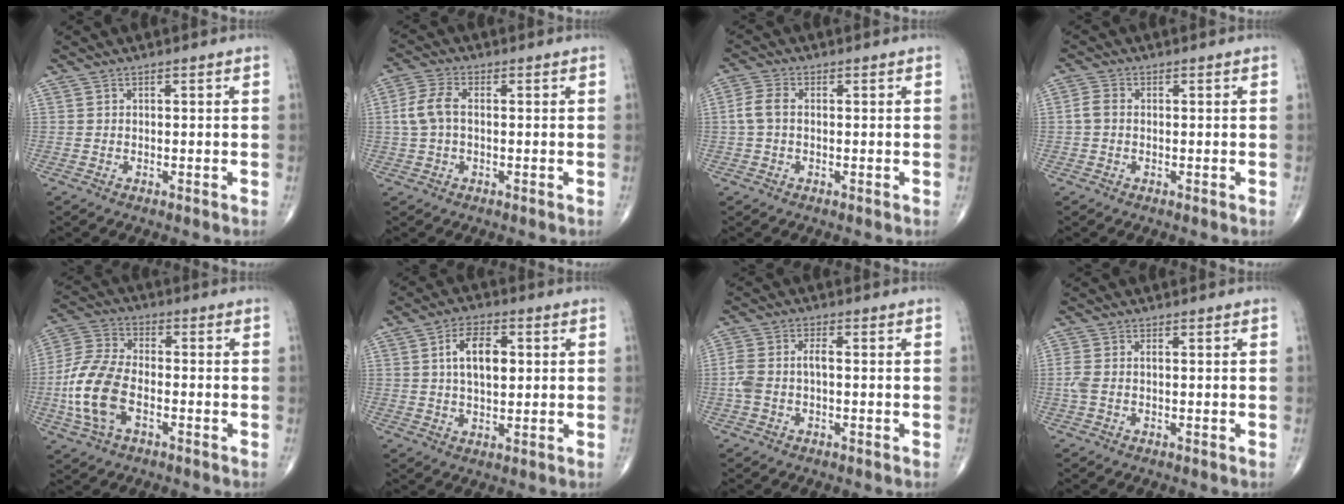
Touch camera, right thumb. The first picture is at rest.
{"total": 5.7, "force": [0.1, 3.3, 4.6], "torque": [-0.112, 0.017, -0.002]}
{"total": 3.9, "force": [-0.1, 2.4, 3.0], "torque": [-0.072, 0.010, -0.007]}
{"total": 2.5, "force": [-0.2, 1.8, 1.7], "torque": [-0.035, 0.006, -0.009]}
{"total": 13.4, "force": [-3.6, 7.5, 10.6], "torque": [-0.231, 0.020, -0.074]}
{"total": 8.5, "force": [1.7, 4.6, 6.9], "torque": [-0.109, 0.004, 0.027]}
{"total": 5.4, "force": [-0.7, 2.9, 4.5], "torque": [-0.116, 0.020, -0.015]}
{"total": 2.8, "force": [-0.2, 1.5, 2.3], "torque": [-0.074, 0.008, -0.006]}